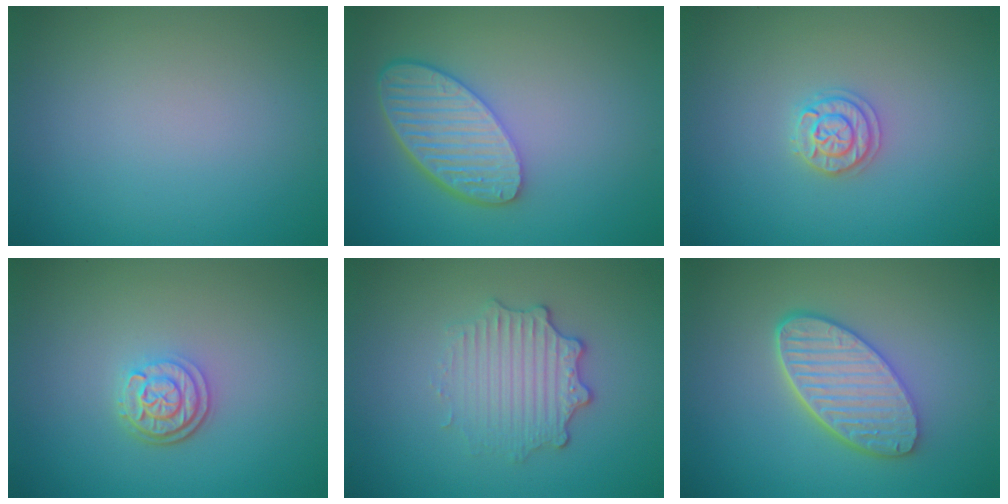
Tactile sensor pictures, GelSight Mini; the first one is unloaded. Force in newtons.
{"total": 5.6, "press": 4.5, "slide": 3.4}
{"total": 2.0, "press": 1.9, "slide": 0.3}
{"total": 2.9, "press": 2.4, "slide": 1.7}
{"total": 3.2, "press": 2.8, "slide": 1.6}
{"total": 5.4, "press": 4.2, "slide": 3.4}